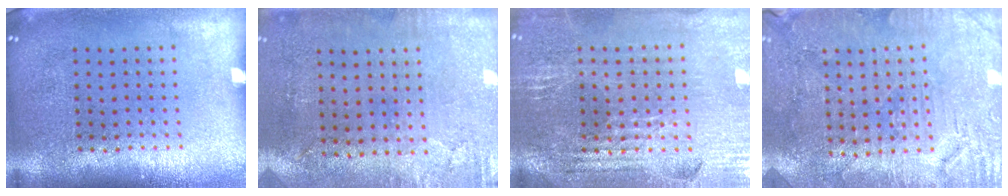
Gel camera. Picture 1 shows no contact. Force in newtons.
{"total": 2.9, "press": 2.4, "slide": 1.7}
{"total": 2.9, "press": 2.9, "slide": 0.5}
{"total": 3.0, "press": 2.9, "slide": 0.6}